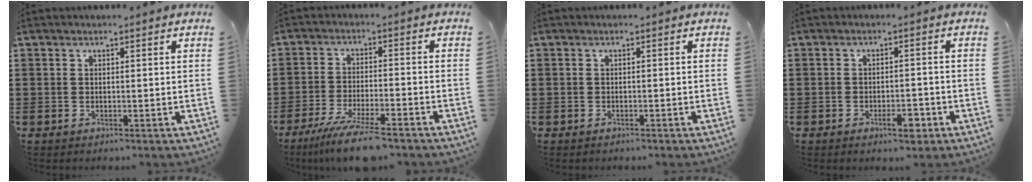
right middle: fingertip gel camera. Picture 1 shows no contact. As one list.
[{"total": 8.1, "force": [-6.5, 0.6, 4.9], "torque": [-0.096, -0.009, -0.119]}, {"total": 0.7, "force": [-0.6, 0.3, 0.0], "torque": [-0.001, 0.000, -0.012]}, {"total": 3.4, "force": [-1.9, 1.3, 2.4], "torque": [-0.039, 0.006, -0.035]}]